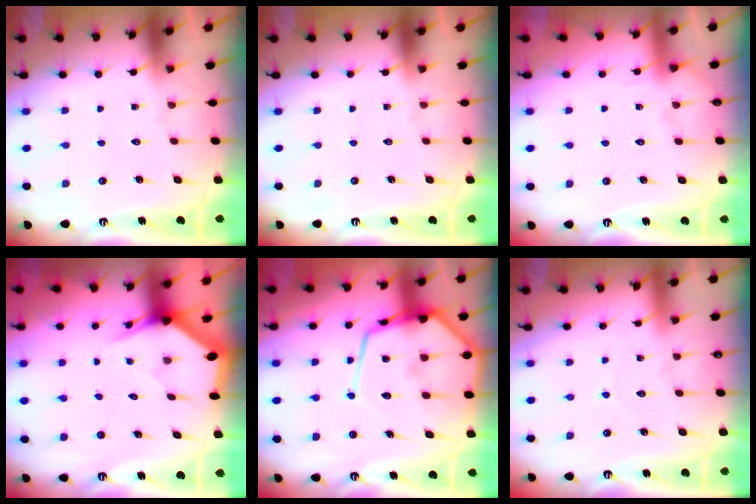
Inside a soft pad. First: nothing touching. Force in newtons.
{"total": 0.0}
{"total": 2.9, "press": 2.9, "slide": 0.4}
{"total": 3.1, "press": 3.1, "slide": 0.1}
{"total": 18.4, "press": 18.3, "slide": 1.8}
{"total": 2.1, "press": 2.1, "slide": 0.2}